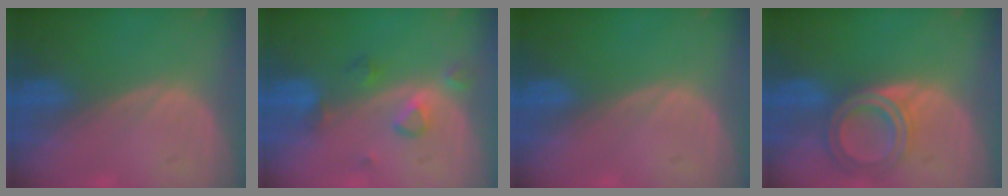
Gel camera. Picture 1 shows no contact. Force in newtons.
{"total": 3.6, "press": 3.6, "slide": 0.4}
{"total": 0.0}
{"total": 6.4, "press": 5.7, "slide": 3.0}